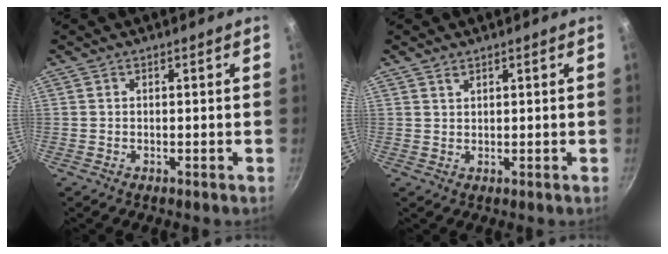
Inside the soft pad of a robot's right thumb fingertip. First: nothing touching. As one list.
[{"total": 1.3, "force": [1.0, 0.7, 0.5], "torque": [-0.006, -0.001, 0.018]}]